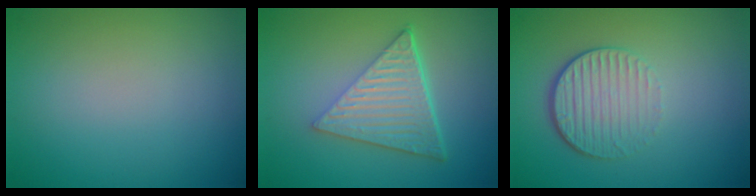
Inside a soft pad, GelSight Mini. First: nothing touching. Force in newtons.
{"total": 6.8, "press": 4.5, "slide": 5.1}
{"total": 4.2, "press": 2.8, "slide": 3.2}